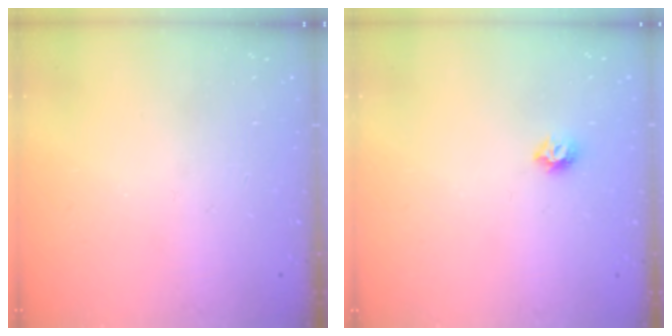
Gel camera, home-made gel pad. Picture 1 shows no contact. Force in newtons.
{"total": 6.0, "press": 5.9, "slide": 0.7}